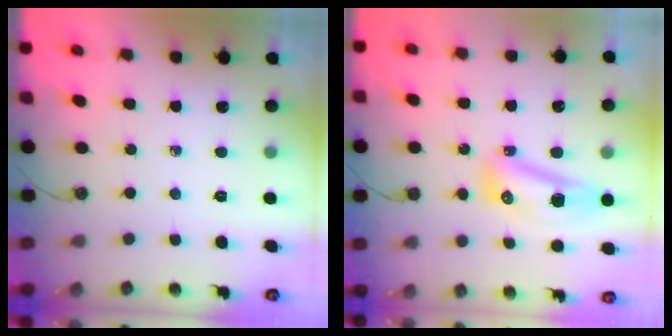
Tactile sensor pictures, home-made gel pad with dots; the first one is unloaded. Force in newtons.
{"total": 9.4, "press": 9.3, "slide": 1.6}